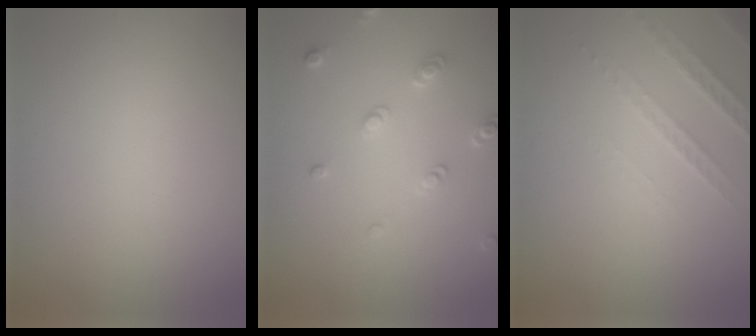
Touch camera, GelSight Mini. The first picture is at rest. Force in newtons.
{"total": 2.2, "press": 2.1, "slide": 0.6}
{"total": 2.2, "press": 2.1, "slide": 0.7}